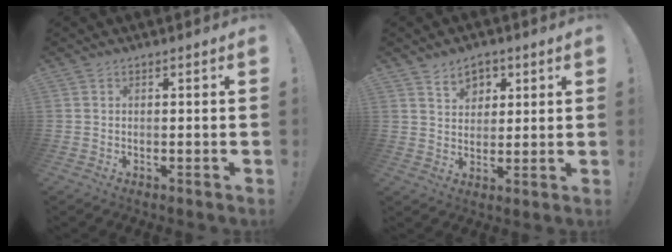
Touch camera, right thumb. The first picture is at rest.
{"total": 6.6, "force": [3.9, 5.0, 1.9], "torque": [-0.021, -0.022, 0.071]}